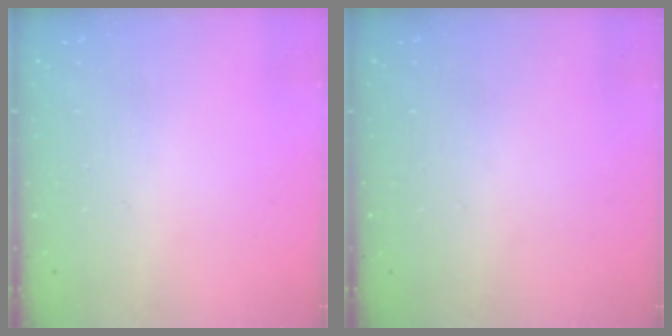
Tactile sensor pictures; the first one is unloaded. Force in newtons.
{"total": 0.0}